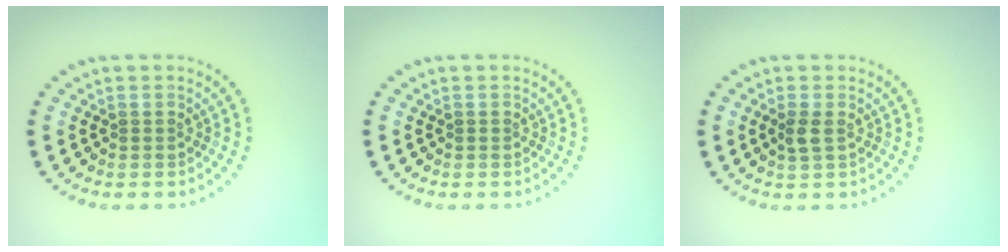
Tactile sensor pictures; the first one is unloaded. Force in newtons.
{"total": 0.0}
{"total": 1.2, "press": 1.2, "slide": 0.3}